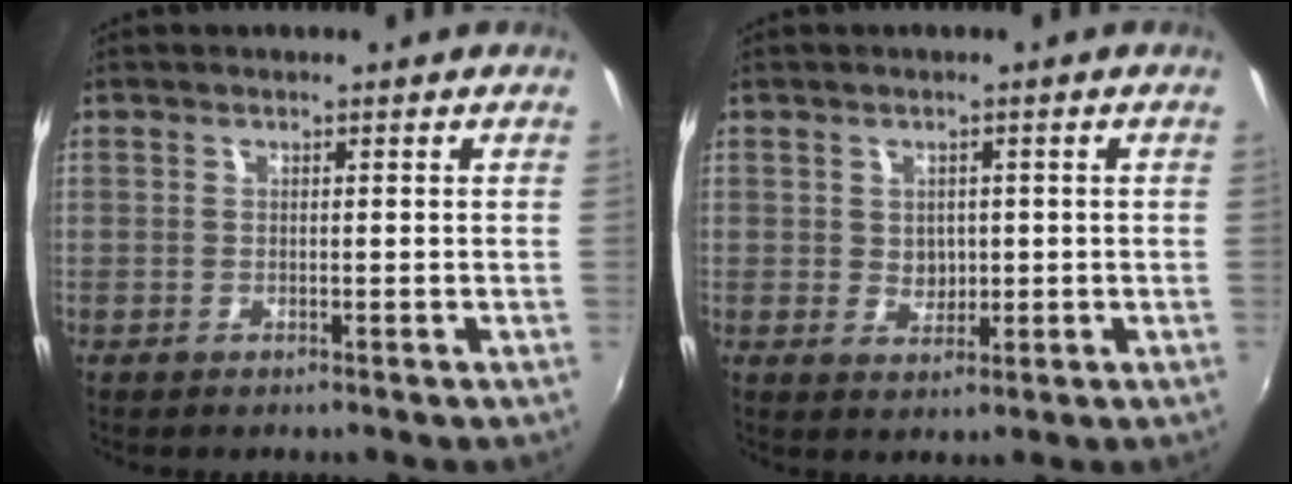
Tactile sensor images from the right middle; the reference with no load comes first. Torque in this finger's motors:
{"motor_torque": [0.39, -0.36, 0.01, 0.00]}